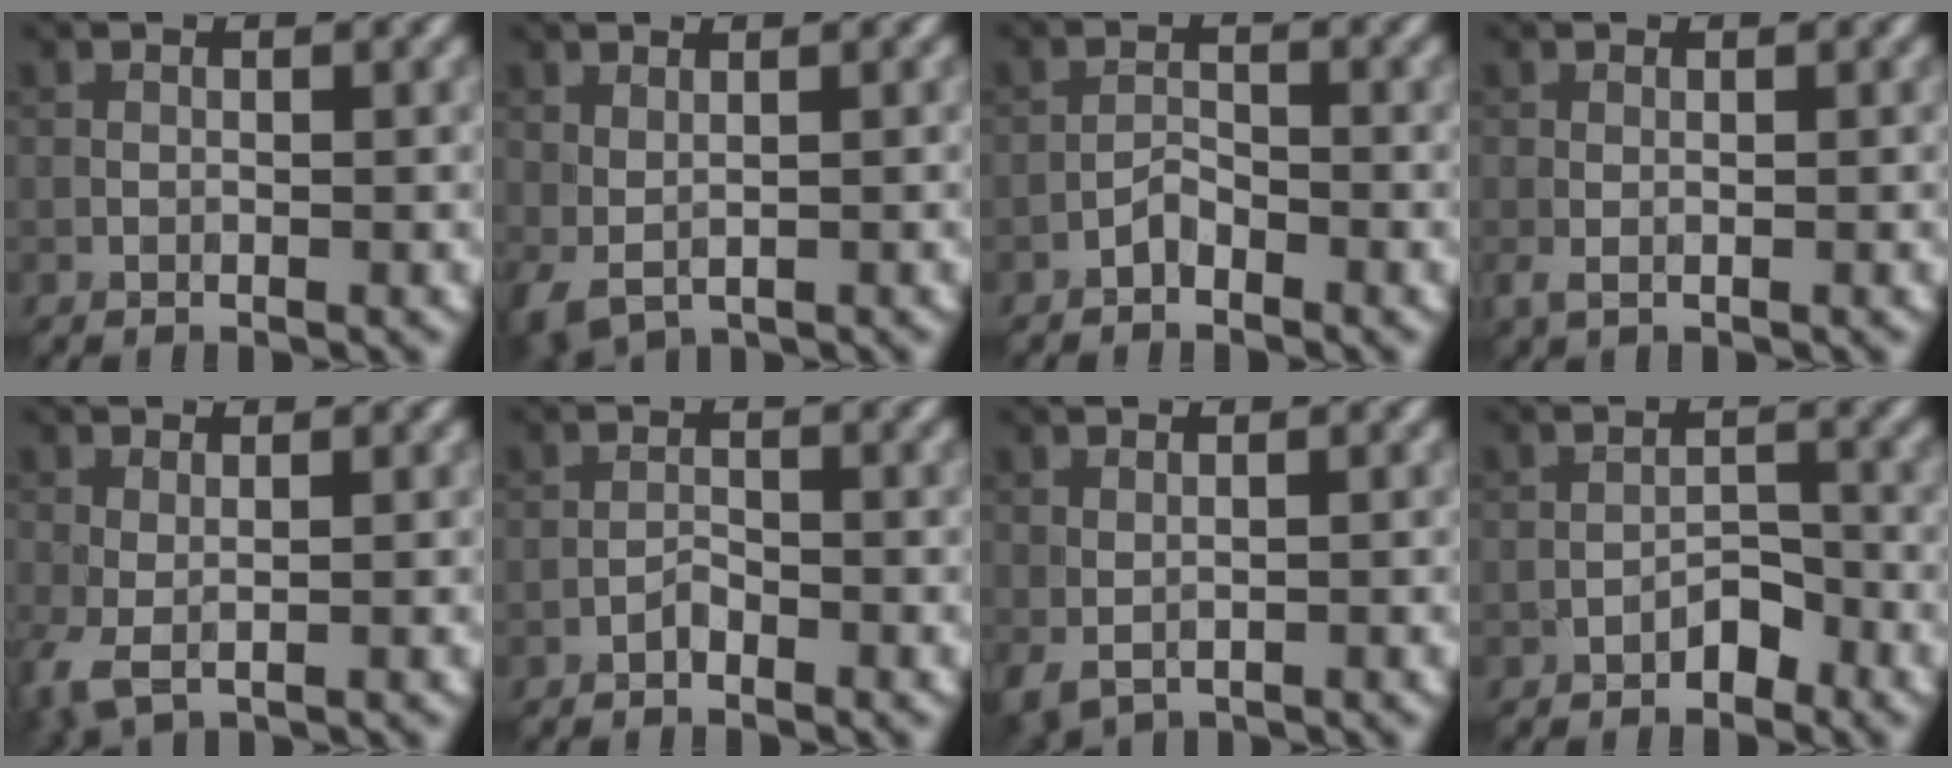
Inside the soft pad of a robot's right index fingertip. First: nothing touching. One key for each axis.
{"total": 1.6, "fx": 0.2, "fy": 1.0, "fz": 1.2, "tx": -0.030, "ty": -0.007, "tz": 0.012}
{"total": 1.3, "fx": -1.1, "fy": 0.5, "fz": 0.5, "tx": -0.007, "ty": 0.007, "tz": -0.023}
{"total": 1.0, "fx": -0.2, "fy": 0.4, "fz": 0.8, "tx": -0.022, "ty": -0.003, "tz": -0.005}
{"total": 2.3, "fx": -0.1, "fy": 1.1, "fz": 2.0, "tx": -0.056, "ty": -0.003, "tz": -0.005}
{"total": 0.9, "fx": -0.8, "fy": 0.3, "fz": 0.4, "tx": -0.005, "ty": 0.003, "tz": -0.016}
{"total": 1.3, "fx": 0.0, "fy": 0.9, "fz": 1.0, "tx": -0.024, "ty": -0.008, "tz": 0.007}
{"total": 1.8, "fx": -1.4, "fy": 0.9, "fz": 0.8, "tx": -0.010, "ty": 0.009, "tz": -0.025}